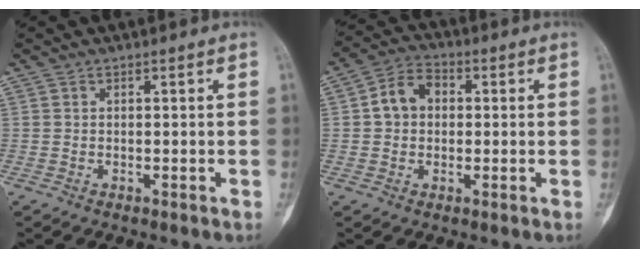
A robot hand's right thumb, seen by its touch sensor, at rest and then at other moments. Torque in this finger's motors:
{"motor_torque": [0.00, 0.00, 0.14, -0.14, 0.13]}